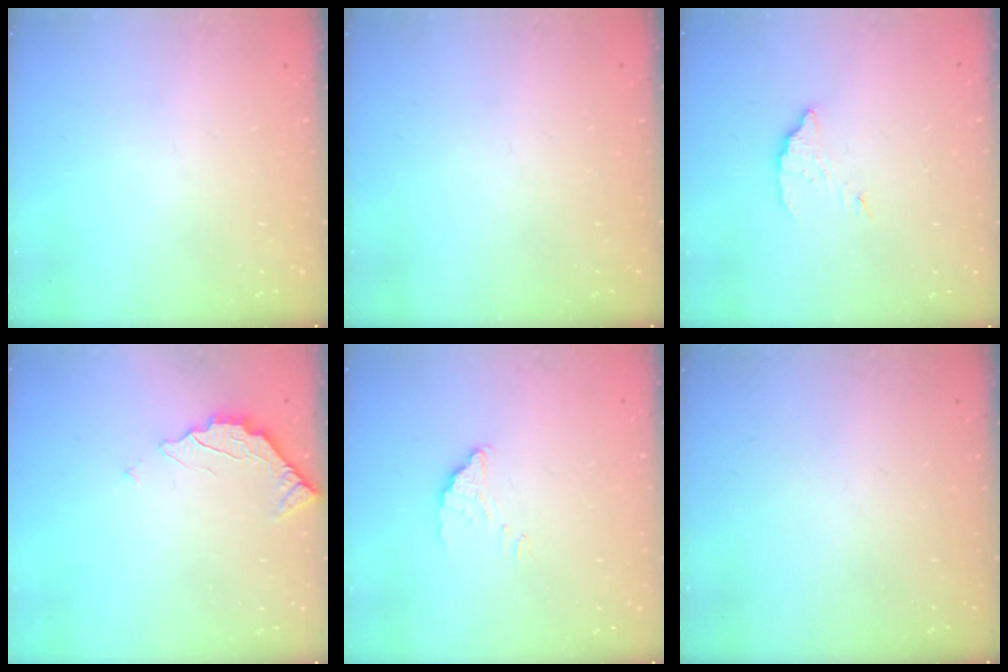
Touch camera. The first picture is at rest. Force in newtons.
{"total": 0.0}
{"total": 2.8, "press": 2.8, "slide": 0.2}
{"total": 2.4, "press": 2.4, "slide": 0.2}
{"total": 2.0, "press": 2.0, "slide": 0.1}
{"total": 0.0}